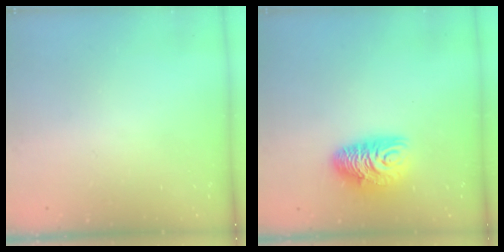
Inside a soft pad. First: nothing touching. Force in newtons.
{"total": 10.0, "press": 10.0, "slide": 0.6}